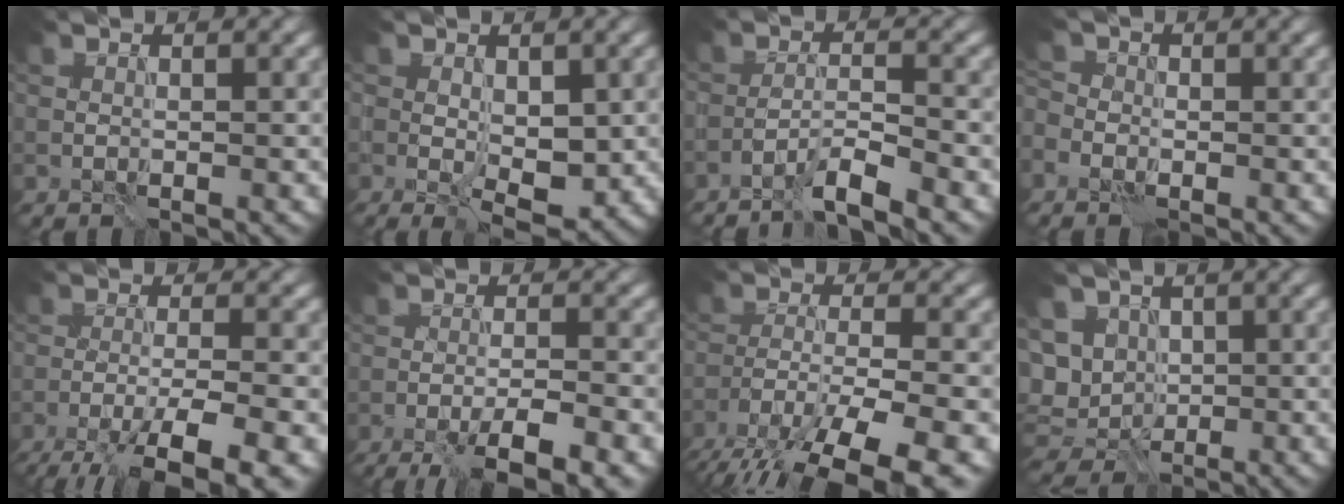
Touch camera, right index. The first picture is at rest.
{"total": 4.5, "force": [-0.4, 2.4, 3.8], "torque": [-0.069, -0.009, -0.001]}
{"total": 3.9, "force": [-3.1, 0.3, 2.3], "torque": [-0.039, 0.007, -0.065]}
{"total": 2.0, "force": [-1.0, 1.4, 0.9], "torque": [-0.019, 0.002, -0.024]}
{"total": 9.6, "force": [-6.7, 2.2, 6.6], "torque": [-0.103, -0.016, -0.107]}
{"total": 7.6, "force": [-4.9, 1.7, 5.5], "torque": [-0.088, -0.005, -0.083]}
{"total": 12.5, "force": [-9.2, 3.8, 7.6], "torque": [-0.138, -0.031, -0.149]}
{"total": 5.7, "force": [0.7, 4.9, 2.9], "torque": [-0.060, 0.012, 0.000]}